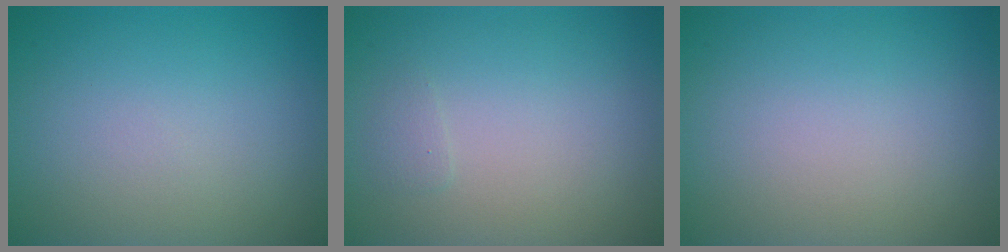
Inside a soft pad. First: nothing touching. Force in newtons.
{"total": 0.5, "press": 0.5, "slide": 0.0}
{"total": 0.0}